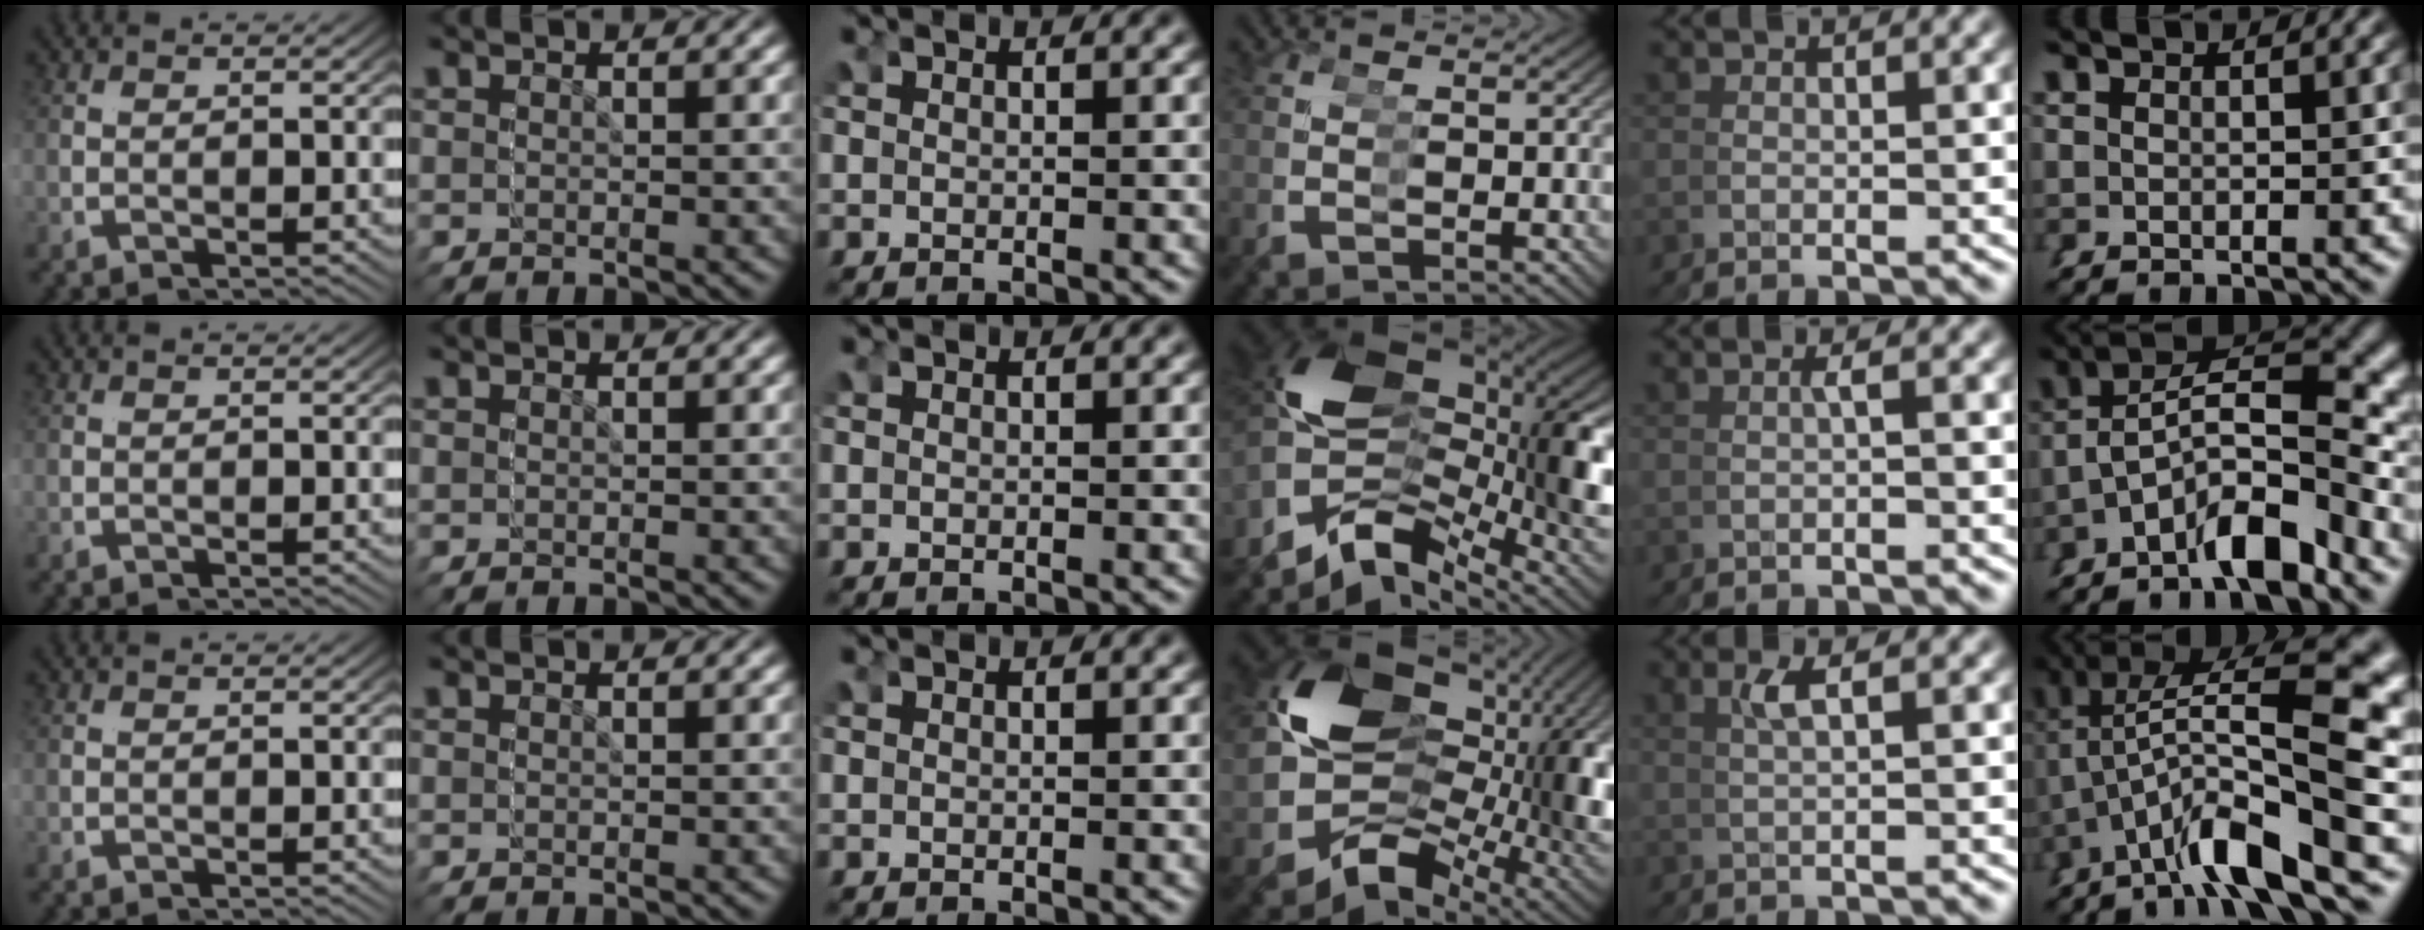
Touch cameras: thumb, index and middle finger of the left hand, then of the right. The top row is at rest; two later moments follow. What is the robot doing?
{"motion": "grasp_and_lifting", "object": "stress ball aka squeeze ball"}